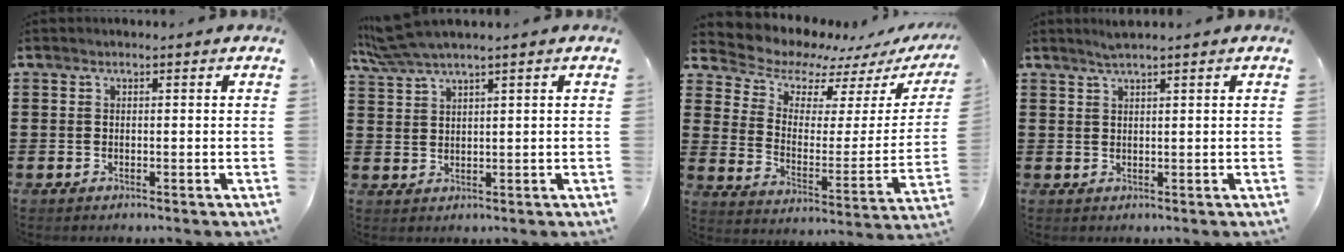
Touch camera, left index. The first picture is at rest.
{"total": 3.9, "force": [3.1, 0.1, 2.3], "torque": [-0.055, -0.002, 0.057]}
{"total": 6.2, "force": [5.8, 2.3, 0.5], "torque": [-0.045, -0.052, 0.097]}
{"total": 1.7, "force": [1.4, -0.2, 0.8], "torque": [-0.017, 0.000, 0.027]}